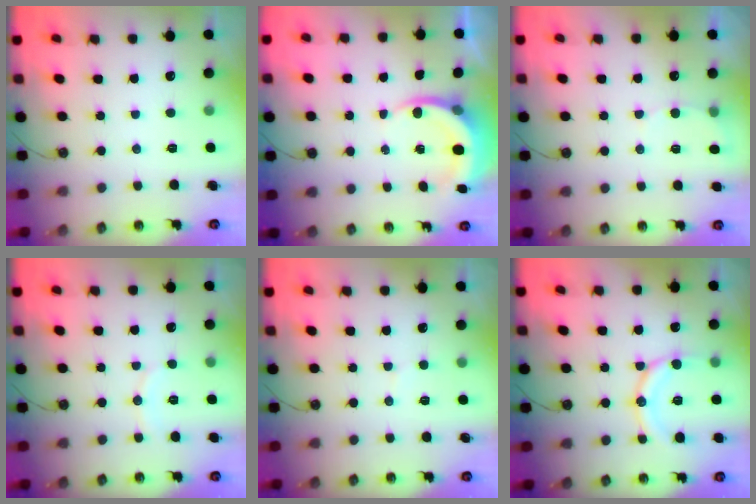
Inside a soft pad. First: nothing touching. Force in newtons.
{"total": 5.5, "press": 5.5, "slide": 0.3}
{"total": 5.3, "press": 5.1, "slide": 1.3}
{"total": 5.1, "press": 5.0, "slide": 0.6}
{"total": 4.7, "press": 4.6, "slide": 0.3}
{"total": 13.6, "press": 13.3, "slide": 2.9}